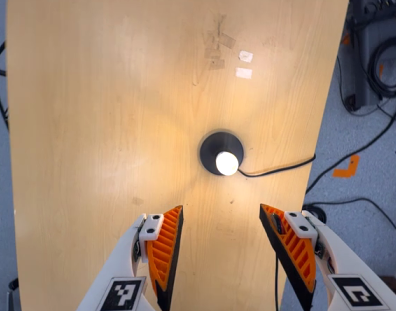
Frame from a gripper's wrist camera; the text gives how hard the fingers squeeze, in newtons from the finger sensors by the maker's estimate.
{"total": 0.0}